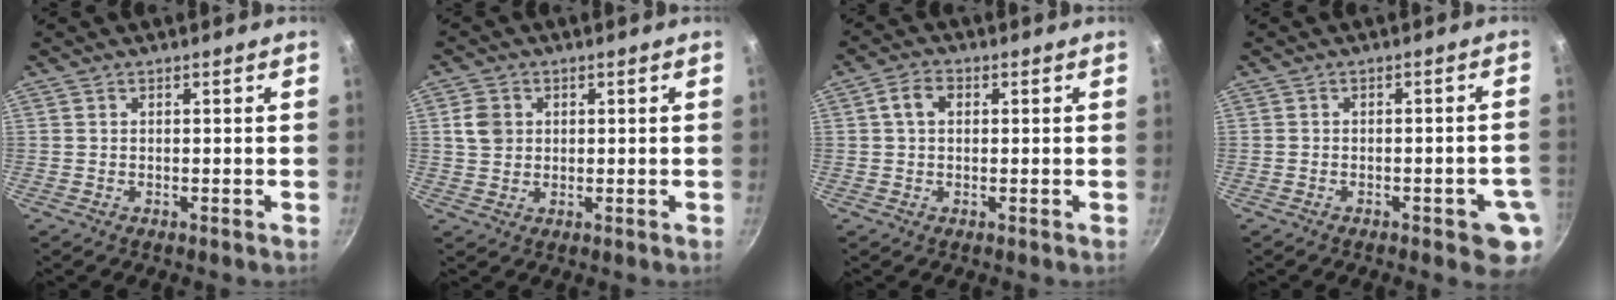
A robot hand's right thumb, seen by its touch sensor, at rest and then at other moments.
{"total": 4.3, "force": [0.9, 3.7, 2.1], "torque": [-0.021, 0.003, 0.014]}
{"total": 4.0, "force": [0.8, 2.8, 2.7], "torque": [-0.043, 0.009, 0.008]}
{"total": 6.1, "force": [-2.3, 2.3, 5.2], "torque": [-0.052, 0.015, -0.022]}